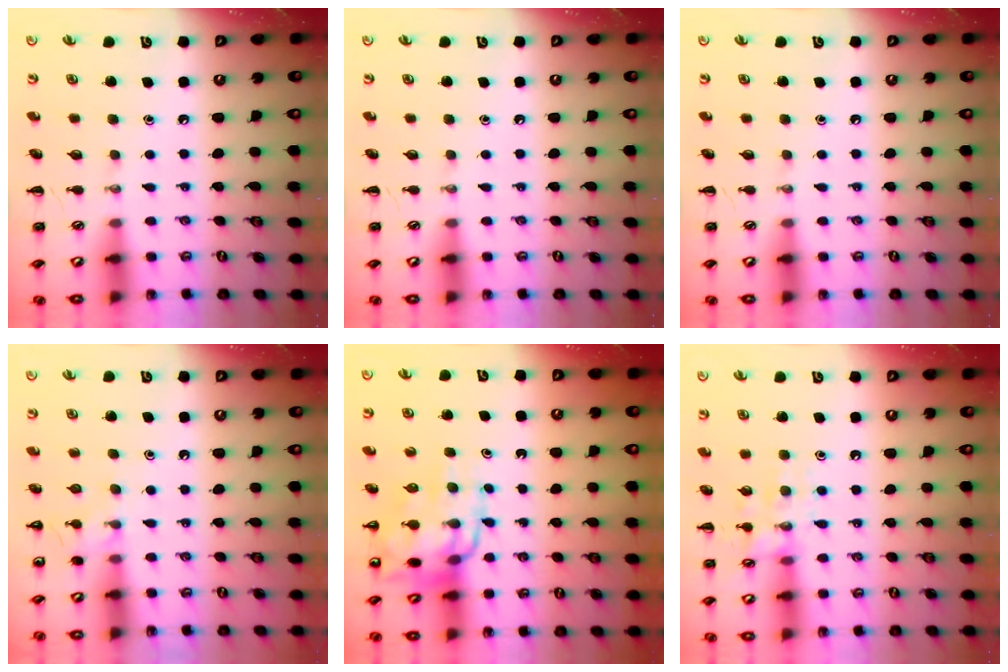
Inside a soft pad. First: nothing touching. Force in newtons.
{"total": 0.0}
{"total": 0.0}
{"total": 7.2, "press": 7.0, "slide": 1.6}
{"total": 12.9, "press": 12.5, "slide": 3.1}
{"total": 10.8, "press": 10.7, "slide": 0.6}